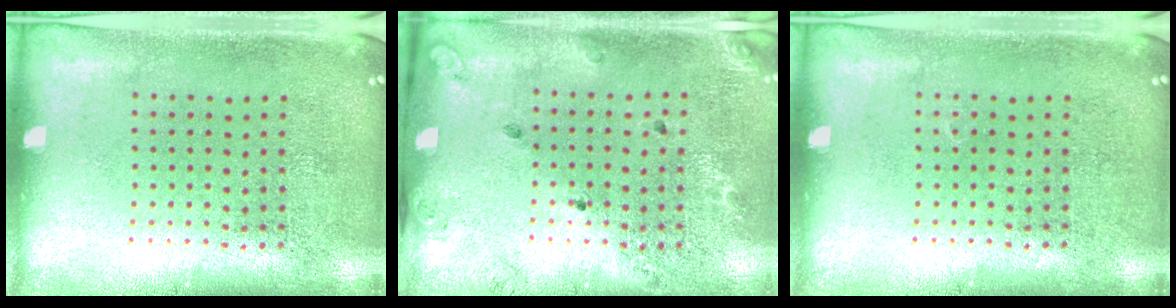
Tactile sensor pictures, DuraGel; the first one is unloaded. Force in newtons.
{"total": 1.2, "press": 1.1, "slide": 0.5}
{"total": 0.0}